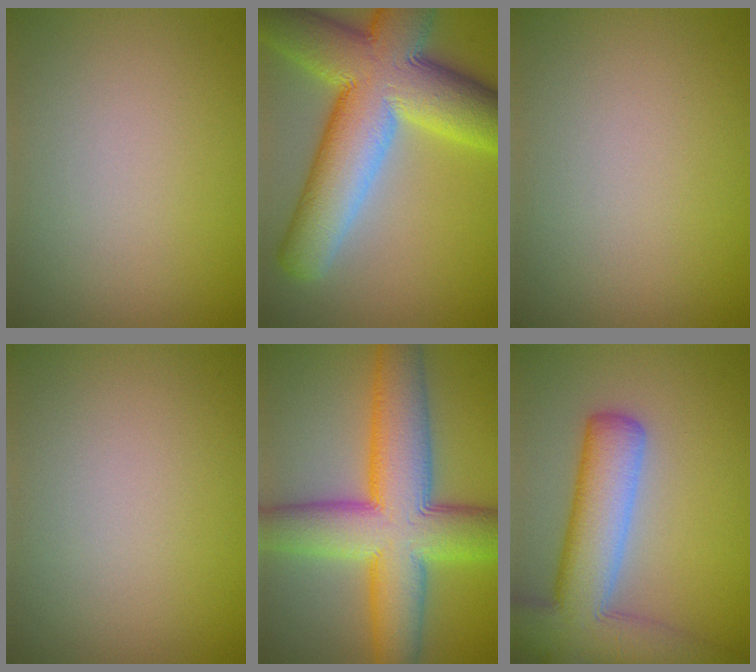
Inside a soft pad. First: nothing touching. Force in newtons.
{"total": 14.0, "press": 13.9, "slide": 0.8}
{"total": 0.0}
{"total": 0.0}
{"total": 11.6, "press": 11.6, "slide": 0.3}
{"total": 9.6, "press": 9.6, "slide": 0.6}